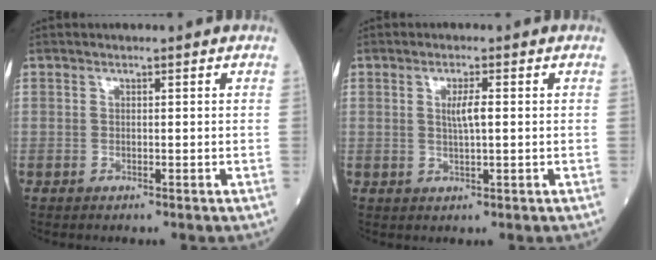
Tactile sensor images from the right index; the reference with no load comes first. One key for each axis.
{"total": 2.7, "fx": 0.4, "fy": 0.2, "fz": 2.7, "tx": -0.051, "ty": -0.002, "tz": 0.007}